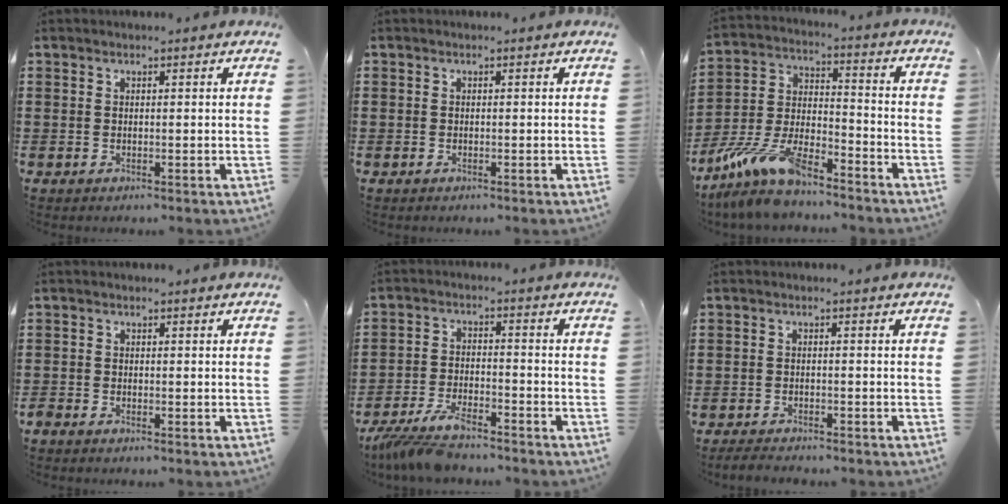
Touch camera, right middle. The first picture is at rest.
{"total": 0.5, "force": [-0.4, 0.2, 0.1], "torque": [-0.002, 0.000, -0.009]}
{"total": 11.6, "force": [-9.6, 3.0, 5.8], "torque": [-0.124, 0.019, -0.190]}
{"total": 0.6, "force": [-0.5, 0.2, 0.2], "torque": [-0.007, -0.003, -0.008]}
{"total": 7.2, "force": [-6.3, 1.2, 3.2], "torque": [-0.081, -0.007, -0.125]}
{"total": 1.9, "force": [-1.9, 0.2, 0.4], "torque": [-0.010, 0.001, -0.038]}